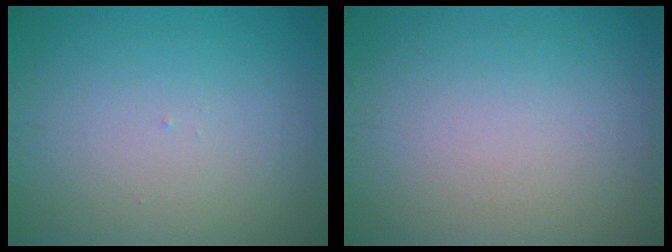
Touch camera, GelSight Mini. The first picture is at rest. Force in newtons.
{"total": 0.0}